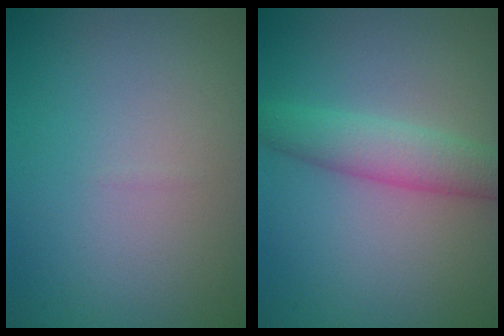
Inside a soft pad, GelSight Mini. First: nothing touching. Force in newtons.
{"total": 3.7, "press": 3.7, "slide": 0.1}